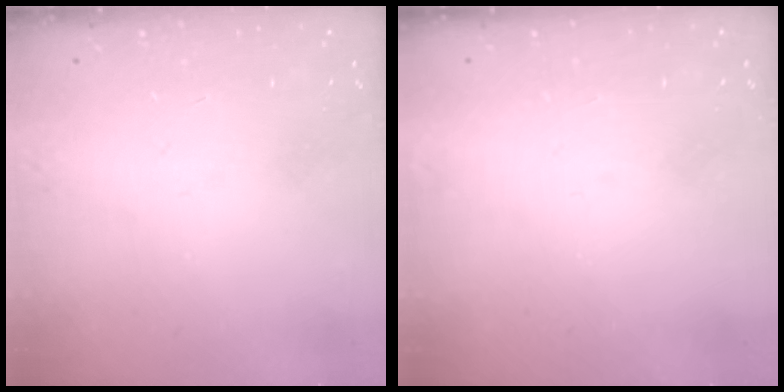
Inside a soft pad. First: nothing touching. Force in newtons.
{"total": 1.6, "press": 1.6, "slide": 0.1}